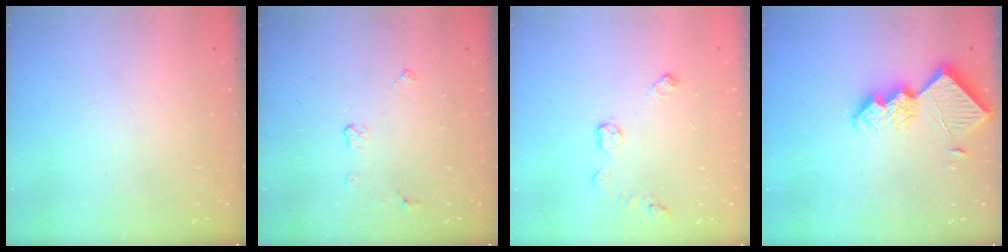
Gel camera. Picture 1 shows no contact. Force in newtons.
{"total": 4.0, "press": 3.9, "slide": 0.6}
{"total": 6.6, "press": 6.6, "slide": 0.6}
{"total": 15.8, "press": 15.8, "slide": 0.8}